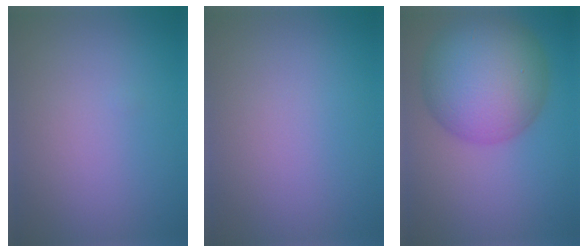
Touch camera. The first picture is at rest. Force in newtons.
{"total": 0.0}
{"total": 10.3, "press": 10.3, "slide": 0.2}